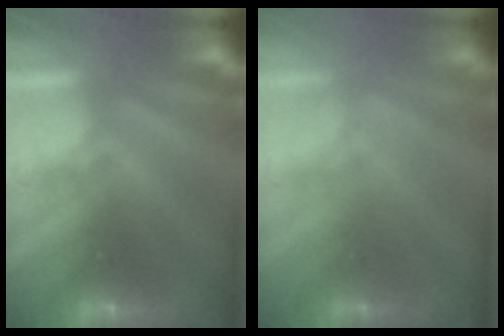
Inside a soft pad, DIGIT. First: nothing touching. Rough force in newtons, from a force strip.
{"total": 2.3}